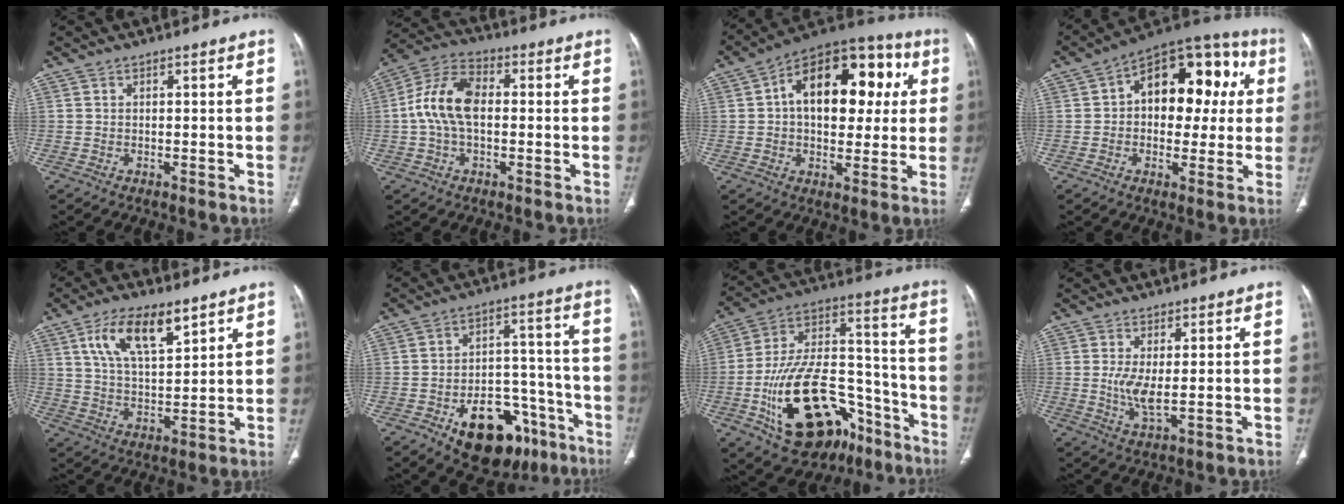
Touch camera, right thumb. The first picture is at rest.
{"total": 11.2, "force": [0.1, 6.6, 9.0], "torque": [-0.181, 0.031, -0.005]}
{"total": 21.3, "force": [4.0, 12.7, 16.6], "torque": [-0.197, 0.031, 0.050]}
{"total": 18.7, "force": [3.3, 11.5, 14.4], "torque": [-0.140, 0.038, 0.037]}
{"total": 12.3, "force": [6.6, 5.1, 9.0], "torque": [-0.148, -0.023, 0.128]}
{"total": 19.1, "force": [-10.1, 11.2, 11.6], "torque": [-0.116, 0.075, -0.137]}
{"total": 27.1, "force": [-12.3, 15.1, 18.8], "torque": [-0.336, 0.075, -0.187]}
{"total": 4.8, "force": [0.4, 1.3, 4.6], "torque": [-0.104, -0.018, 0.012]}